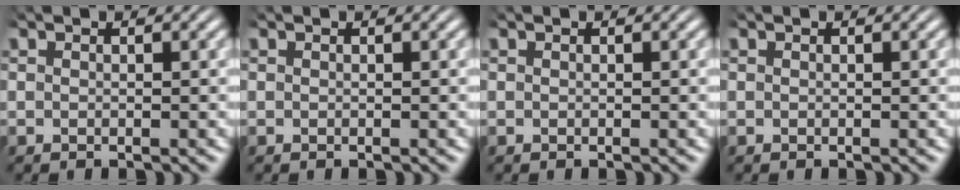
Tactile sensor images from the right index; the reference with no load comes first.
{"total": 0.0}
{"total": 0.0}
{"total": 0.0}